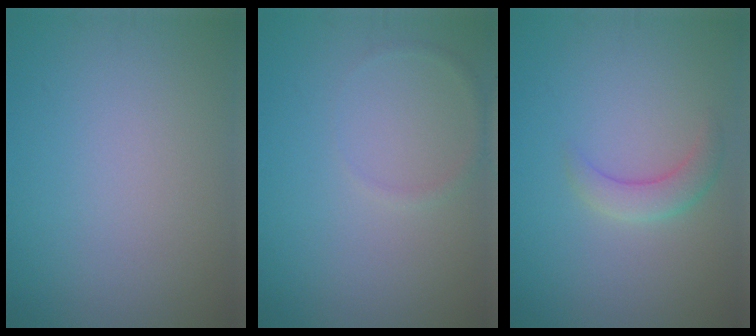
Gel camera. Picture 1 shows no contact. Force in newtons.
{"total": 0.8, "press": 0.8, "slide": 0.0}
{"total": 2.4, "press": 2.4, "slide": 0.2}